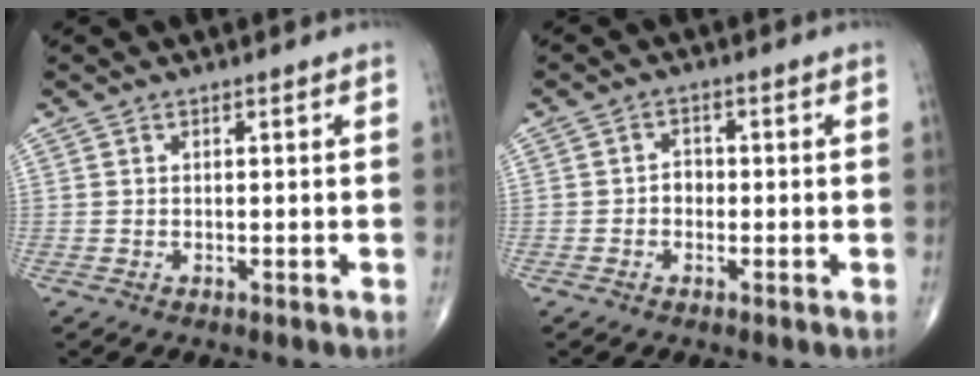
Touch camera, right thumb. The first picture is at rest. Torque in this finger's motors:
{"motor_torque": [0.56, 0.60, 0.32, -0.01, -0.01]}